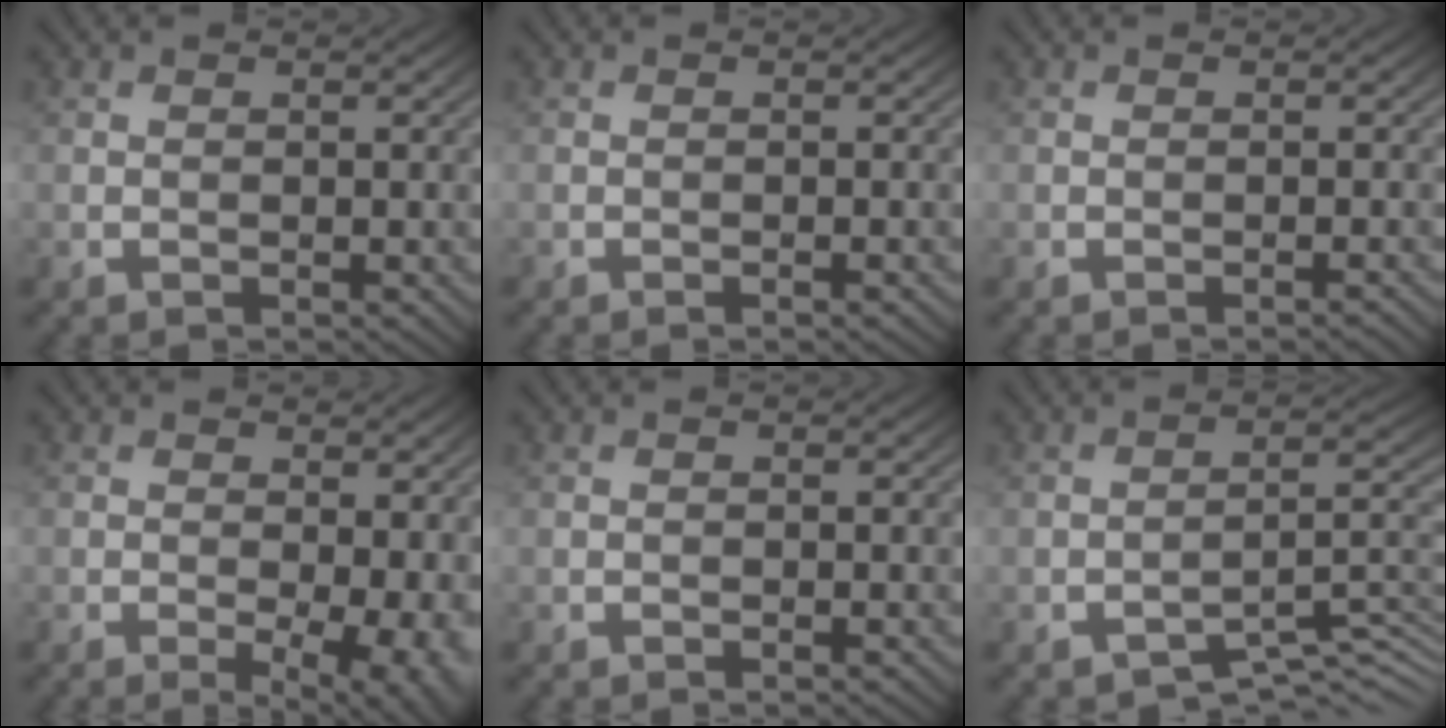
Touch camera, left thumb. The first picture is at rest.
{"total": 0.6, "force": [-0.5, 0.0, 0.4], "torque": [-0.004, 0.001, -0.009]}
{"total": 0.7, "force": [-0.6, 0.0, 0.4], "torque": [-0.005, 0.003, -0.012]}
{"total": 6.5, "force": [-1.1, 2.7, 5.9], "torque": [-0.075, -0.006, -0.010]}
{"total": 0.0}
{"total": 5.6, "force": [-4.0, 1.8, 3.5], "torque": [-0.041, 0.003, -0.065]}